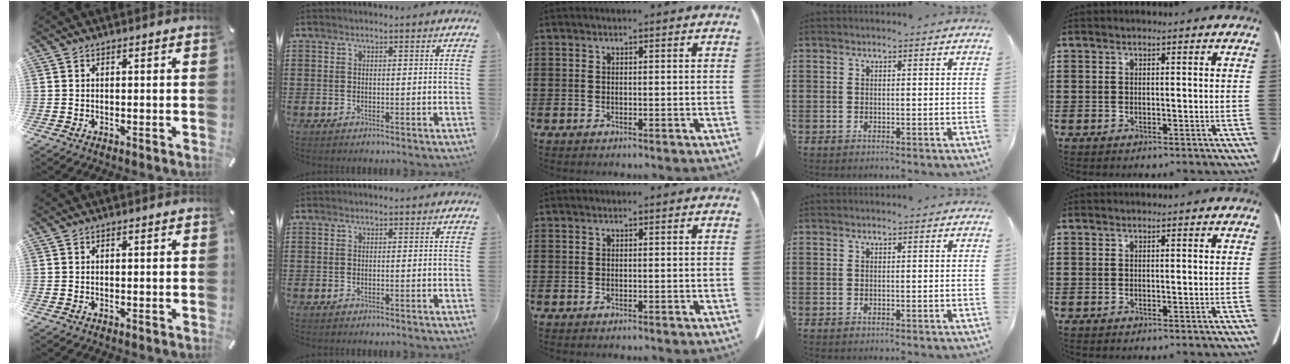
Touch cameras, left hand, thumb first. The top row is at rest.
{}